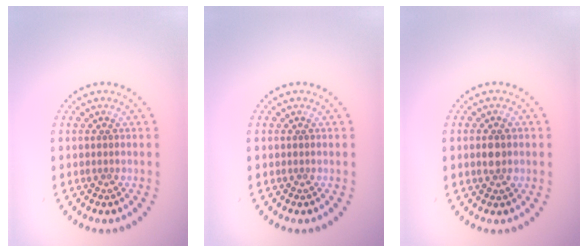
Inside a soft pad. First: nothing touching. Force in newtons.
{"total": 0.0}
{"total": 2.2, "press": 2.2, "slide": 0.2}